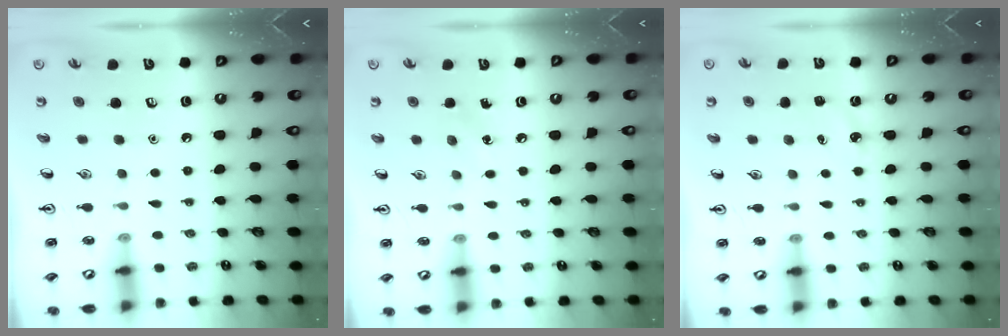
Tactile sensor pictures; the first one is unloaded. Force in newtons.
{"total": 5.7, "press": 5.5, "slide": 1.6}
{"total": 3.7, "press": 3.5, "slide": 1.1}